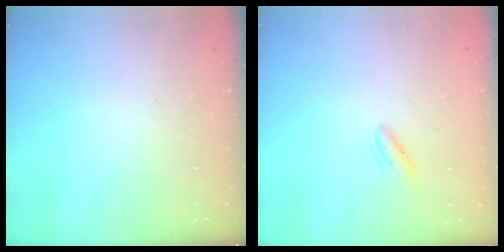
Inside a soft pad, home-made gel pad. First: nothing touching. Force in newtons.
{"total": 1.3, "press": 1.1, "slide": 0.6}